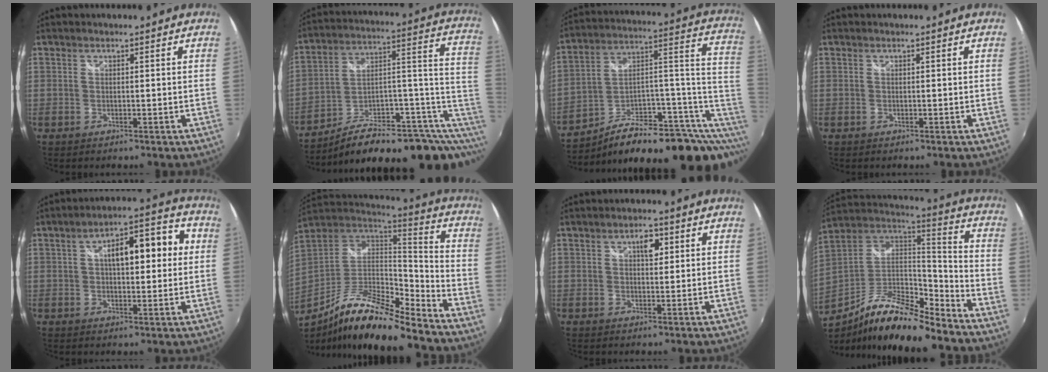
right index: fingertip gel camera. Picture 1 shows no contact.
{"total": 20.6, "force": [-2.8, 9.6, 18.0], "torque": [-0.247, 0.026, -0.036]}
{"total": 24.3, "force": [-3.4, 11.6, 21.1], "torque": [-0.301, 0.029, -0.040]}
{"total": 0.0}
{"total": 12.1, "force": [2.3, 4.3, 11.1], "torque": [-0.177, 0.029, 0.032]}
{"total": 19.3, "force": [-13.9, 3.2, 13.0], "torque": [-0.241, -0.020, -0.258]}
{"total": 3.1, "force": [1.3, 1.4, 2.4], "torque": [-0.036, 0.009, 0.018]}
{"total": 19.7, "force": [-14.5, 4.6, 12.5], "torque": [-0.233, -0.005, -0.261]}